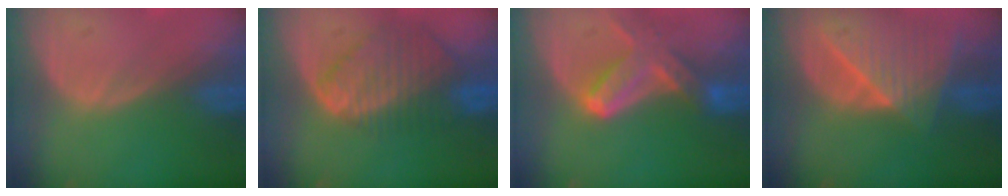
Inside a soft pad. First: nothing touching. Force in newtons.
{"total": 8.7, "press": 7.7, "slide": 4.1}
{"total": 6.7, "press": 6.6, "slide": 1.3}
{"total": 8.5, "press": 7.6, "slide": 3.7}